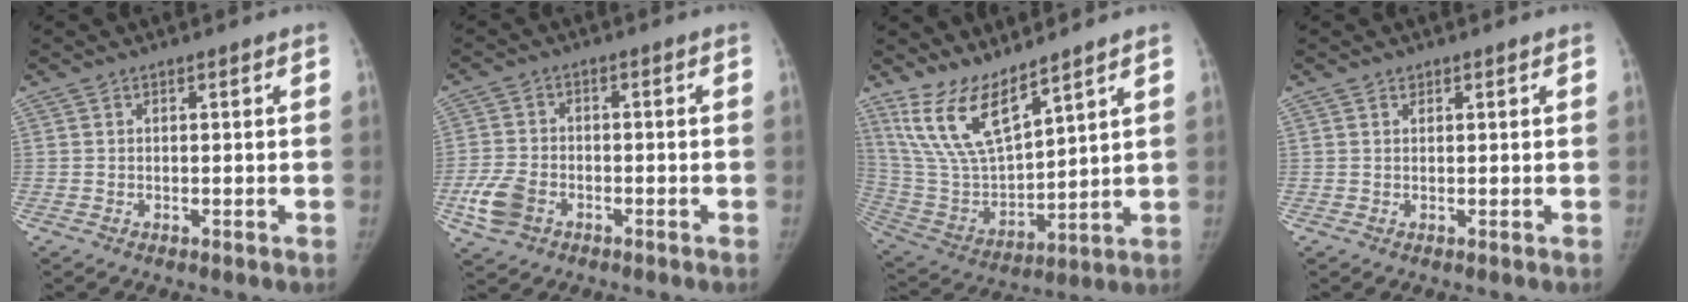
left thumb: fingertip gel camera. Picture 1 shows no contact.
{"total": 6.4, "force": [-2.8, 4.4, 3.6], "torque": [-0.078, 0.011, -0.054]}
{"total": 13.8, "force": [10.2, 4.2, 8.2], "torque": [-0.145, -0.060, 0.223]}
{"total": 0.6, "force": [0.4, 0.4, 0.0], "torque": [0.006, -0.002, 0.003]}